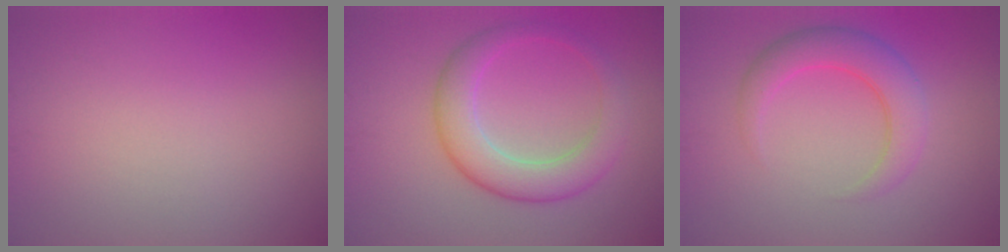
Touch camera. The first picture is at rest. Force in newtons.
{"total": 5.2, "press": 5.2, "slide": 0.2}
{"total": 4.2, "press": 4.1, "slide": 0.3}